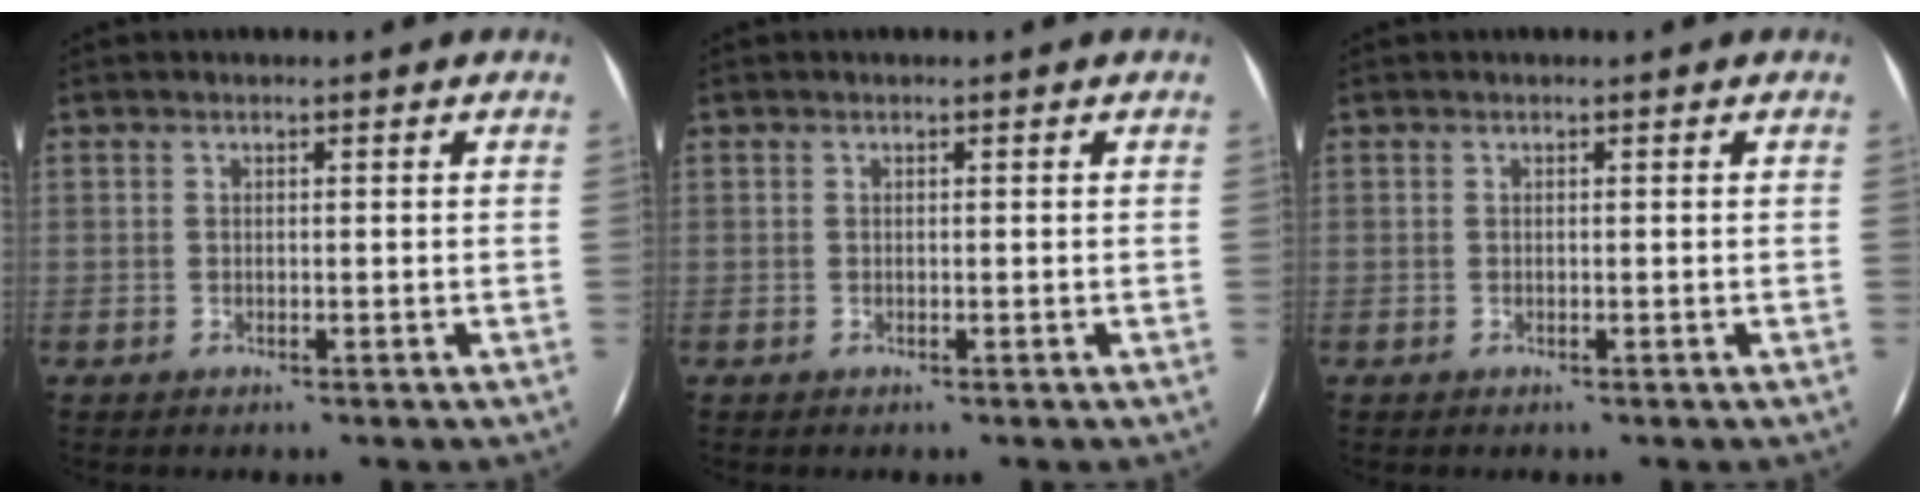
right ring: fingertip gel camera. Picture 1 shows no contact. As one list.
[{"total": 0.0}, {"total": 0.0}]